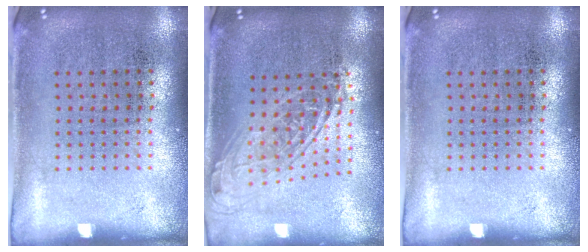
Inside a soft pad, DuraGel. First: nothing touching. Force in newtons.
{"total": 1.8, "press": 1.4, "slide": 1.1}
{"total": 0.0}